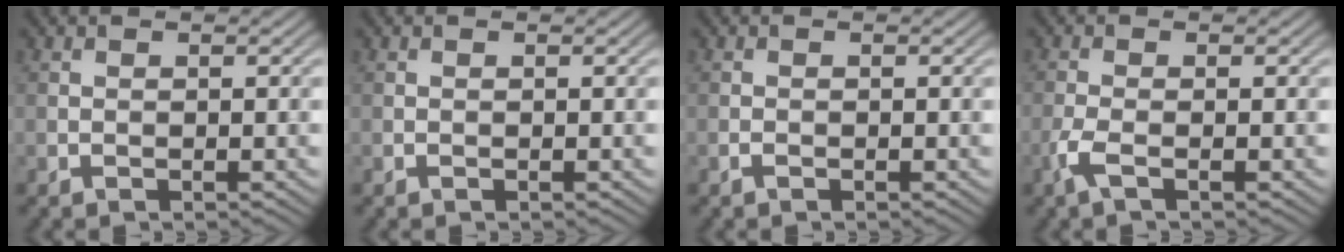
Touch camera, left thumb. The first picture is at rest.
{"total": 0.0}
{"total": 0.5, "force": [-0.4, 0.2, 0.3], "torque": [-0.005, 0.000, -0.006]}
{"total": 2.5, "force": [-1.2, 0.5, 2.1], "torque": [-0.053, 0.002, -0.033]}